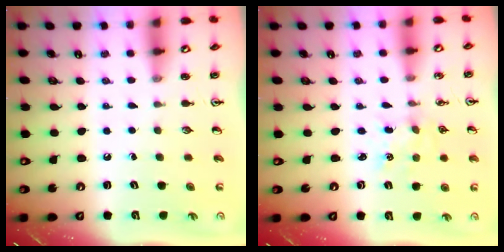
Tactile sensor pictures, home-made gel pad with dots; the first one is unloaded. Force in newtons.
{"total": 3.0, "press": 3.0, "slide": 0.4}